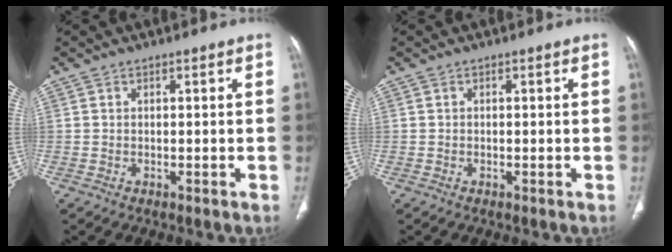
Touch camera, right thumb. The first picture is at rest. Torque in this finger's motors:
{"motor_torque": [-0.06, 0.33, -0.44, 0.16, 0.03]}